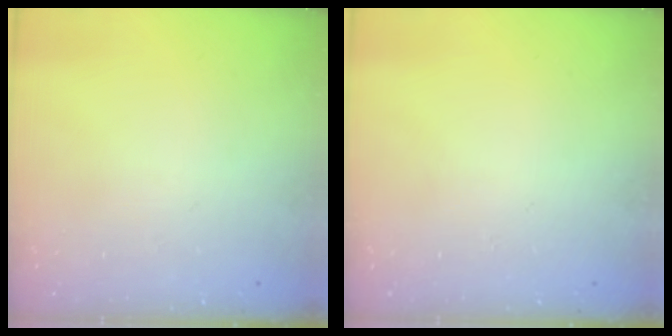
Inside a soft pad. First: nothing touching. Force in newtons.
{"total": 0.0}